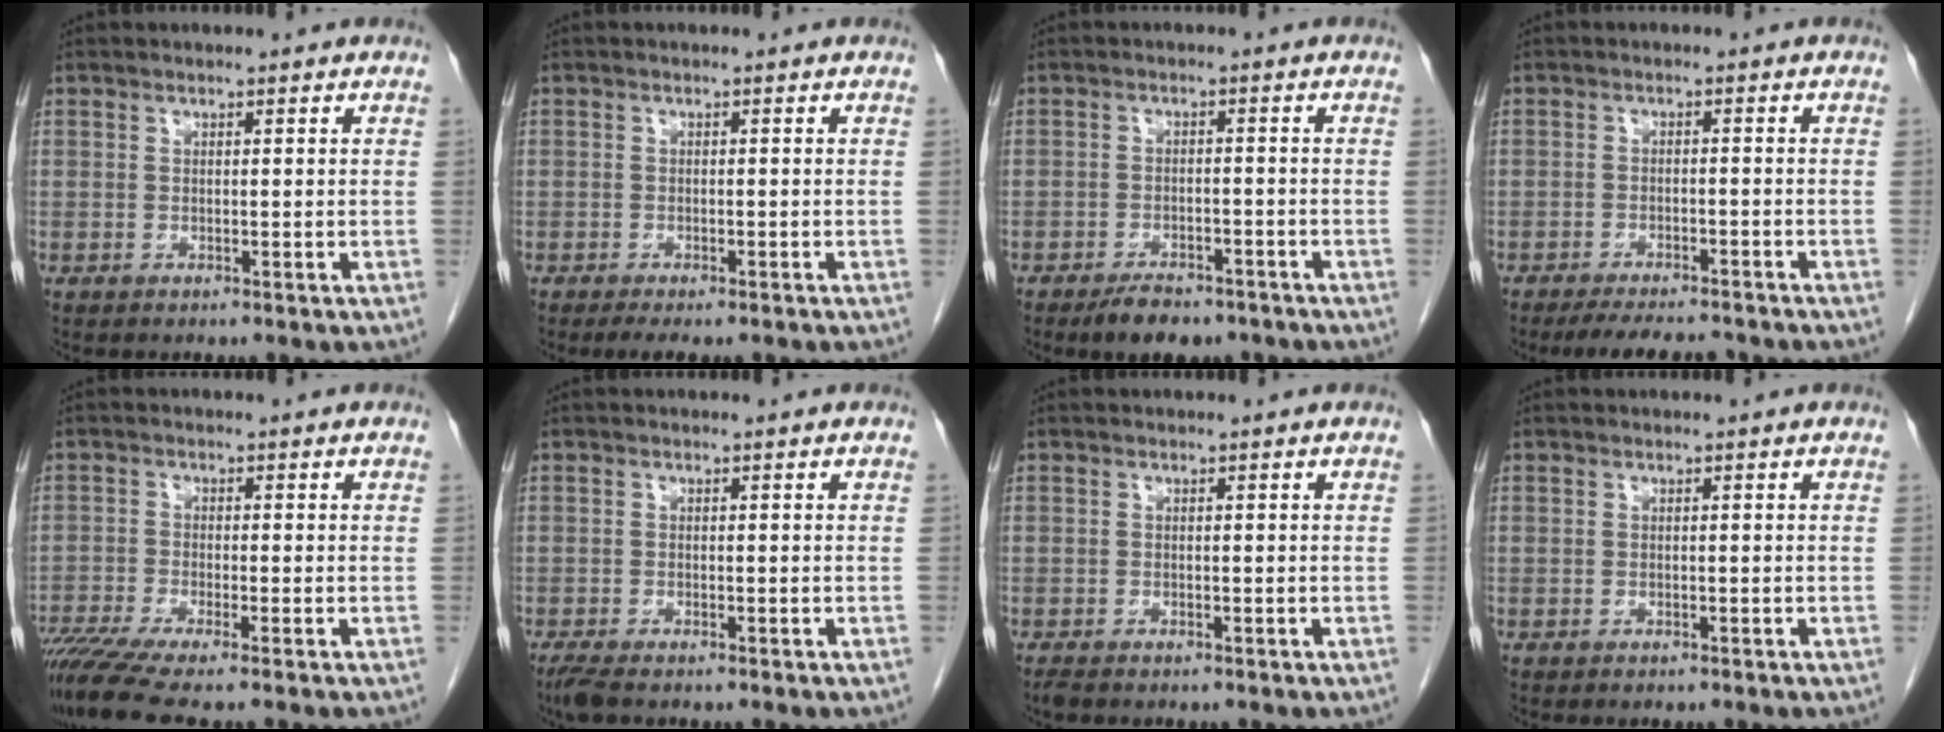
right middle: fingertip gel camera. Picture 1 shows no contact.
{"total": 3.3, "force": [-2.6, 1.1, 1.8], "torque": [-0.027, -0.009, -0.036]}
{"total": 5.8, "force": [-4.5, 2.3, 2.8], "torque": [-0.047, -0.003, -0.069]}
{"total": 7.5, "force": [-6.7, 1.7, 2.8], "torque": [-0.038, -0.009, -0.098]}
{"total": 8.1, "force": [-6.5, -0.2, 4.9], "torque": [-0.089, -0.021, -0.115]}
{"total": 2.4, "force": [-1.9, 0.5, 1.4], "torque": [-0.035, -0.009, -0.036]}
{"total": 1.1, "force": [-0.9, 0.3, 0.5], "torque": [-0.017, -0.005, -0.016]}
{"total": 0.0}